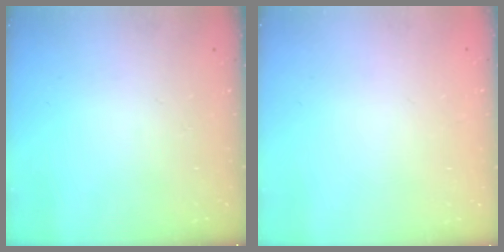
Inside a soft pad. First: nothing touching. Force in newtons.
{"total": 2.2, "press": 2.2, "slide": 0.1}